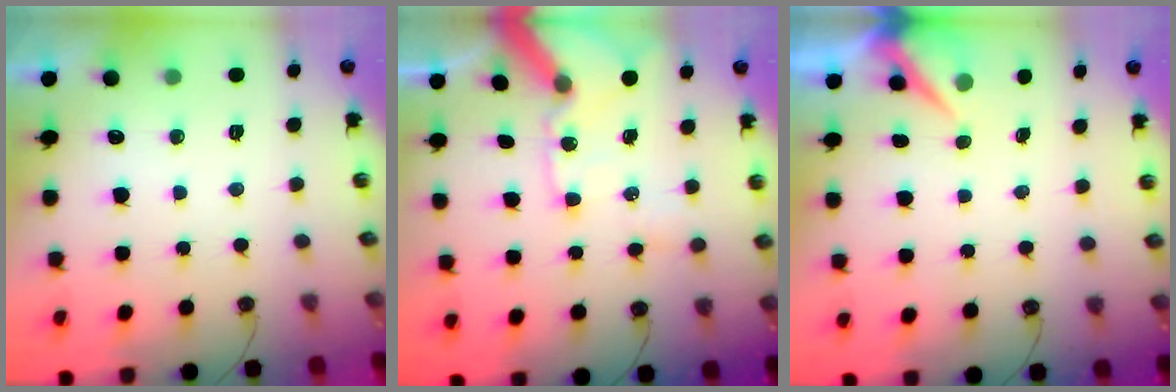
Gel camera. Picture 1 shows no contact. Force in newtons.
{"total": 13.3, "press": 13.1, "slide": 2.4}
{"total": 4.5, "press": 4.5, "slide": 0.5}